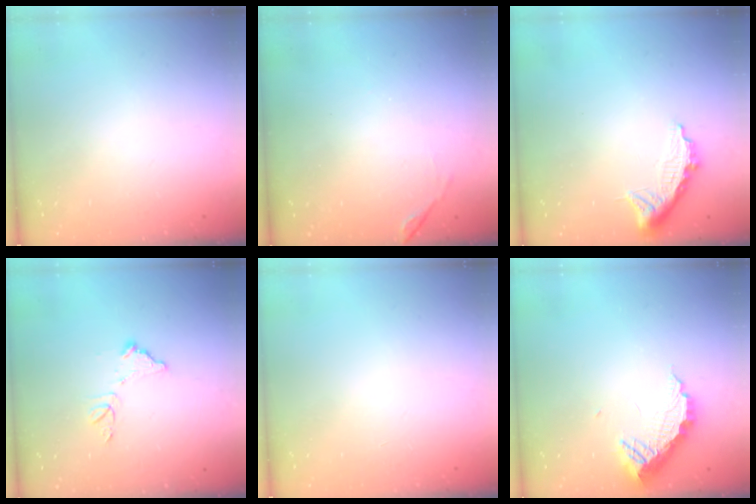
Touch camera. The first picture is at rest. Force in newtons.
{"total": 6.7, "press": 6.7, "slide": 0.2}
{"total": 9.5, "press": 9.5, "slide": 0.5}
{"total": 9.4, "press": 9.4, "slide": 0.4}
{"total": 0.0}
{"total": 10.4, "press": 10.4, "slide": 0.3}